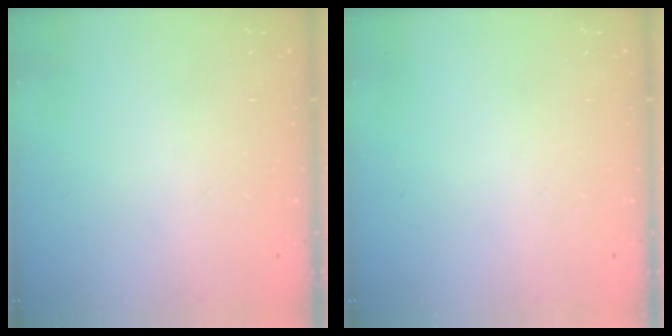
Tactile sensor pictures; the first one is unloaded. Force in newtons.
{"total": 0.0}